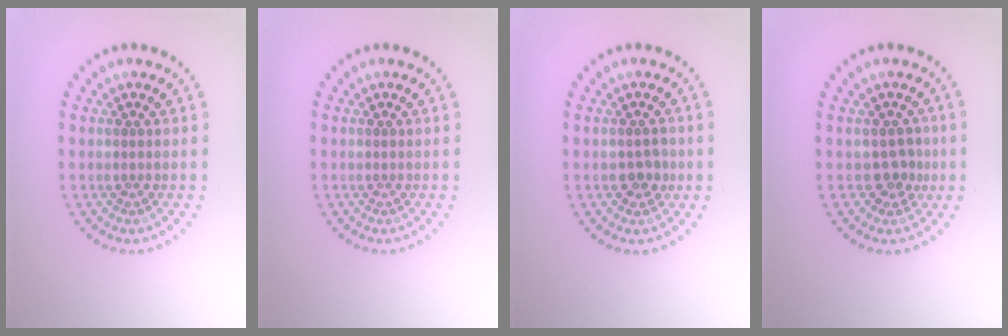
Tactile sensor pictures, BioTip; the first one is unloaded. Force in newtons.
{"total": 0.0}
{"total": 1.6, "press": 1.6, "slide": 0.3}
{"total": 2.0, "press": 1.6, "slide": 1.2}